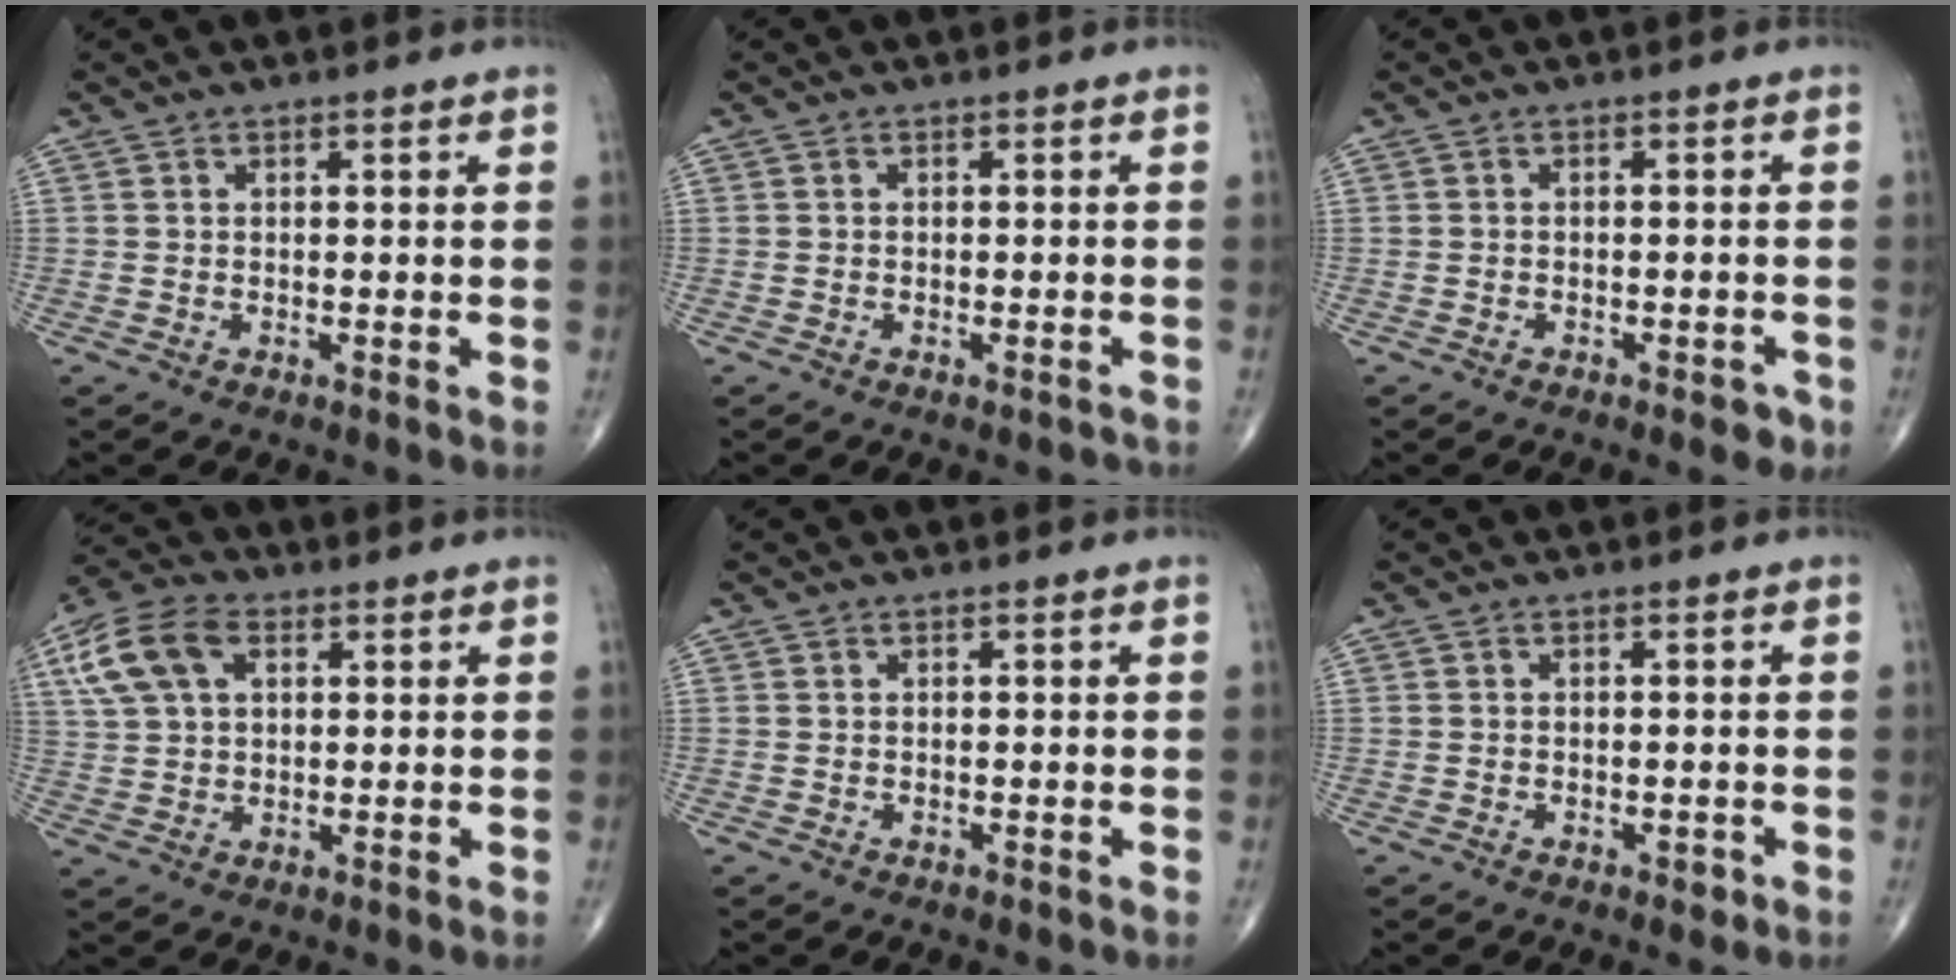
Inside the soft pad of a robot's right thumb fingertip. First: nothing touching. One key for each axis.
{"total": 1.3, "fx": -1.2, "fy": 0.4, "fz": 0.5, "tx": -0.010, "ty": 0.007, "tz": -0.012}
{"total": 2.6, "fx": -1.6, "fy": 1.3, "fz": 1.7, "tx": -0.016, "ty": 0.007, "tz": -0.019}
{"total": 11.2, "fx": 4.1, "fy": 7.0, "fz": 7.8, "tx": -0.158, "ty": 0.014, "tz": 0.077}
{"total": 0.0}
{"total": 1.2, "fx": -0.7, "fy": 0.7, "fz": 0.8, "tx": -0.010, "ty": 0.000, "tz": -0.009}